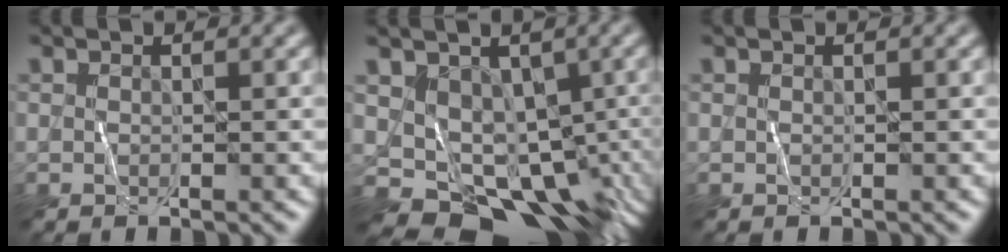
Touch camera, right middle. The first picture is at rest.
{"total": 9.0, "force": [-2.3, 6.9, 5.3], "torque": [-0.071, -0.018, -0.011]}
{"total": 0.0}